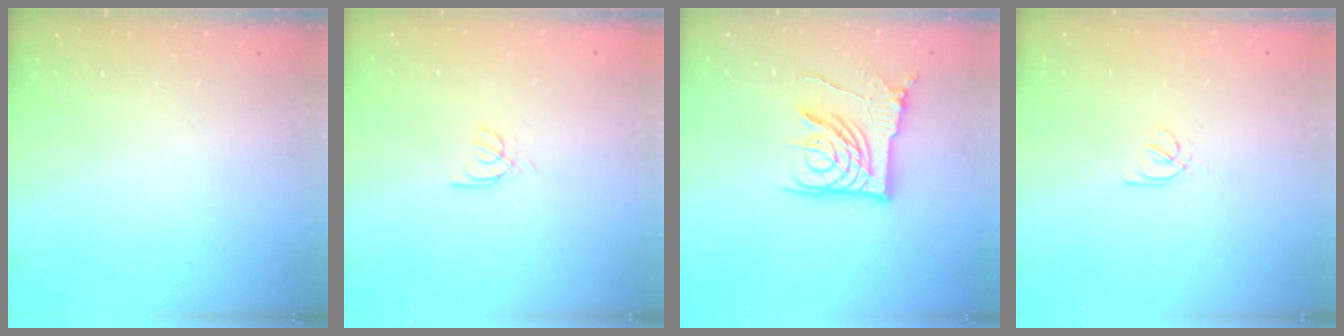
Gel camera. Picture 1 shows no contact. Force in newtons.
{"total": 3.4, "press": 3.4, "slide": 0.1}
{"total": 13.9, "press": 13.9, "slide": 1.3}
{"total": 1.7, "press": 1.7, "slide": 0.3}